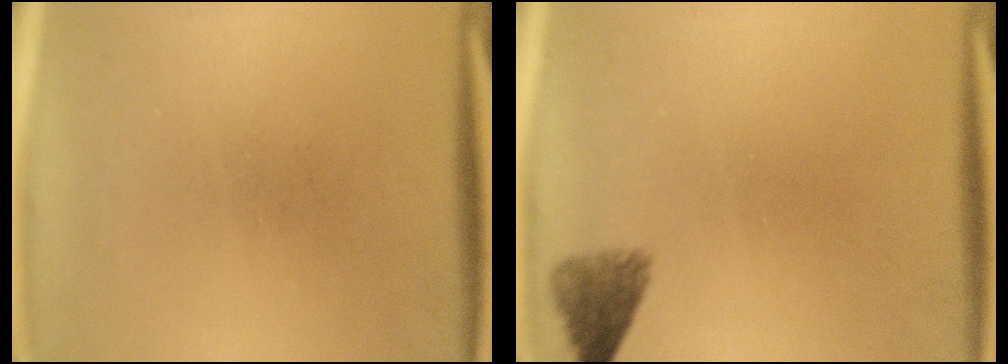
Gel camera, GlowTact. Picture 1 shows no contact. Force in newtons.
{"total": 3.0}